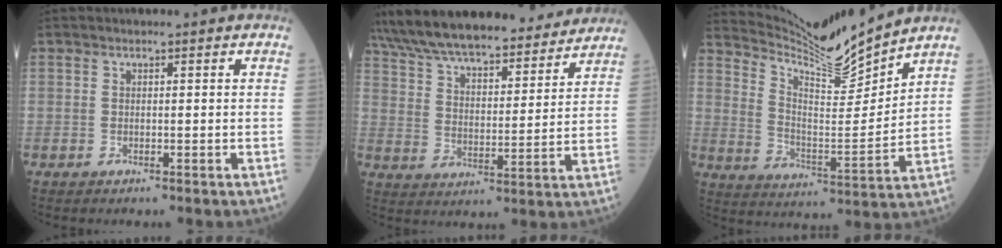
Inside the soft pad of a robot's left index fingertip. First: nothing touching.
{"total": 26.7, "force": [23.8, 6.2, 10.4], "torque": [-0.188, 0.015, 0.341]}
{"total": 11.7, "force": [11.5, -1.3, 1.7], "torque": [-0.048, -0.023, 0.211]}